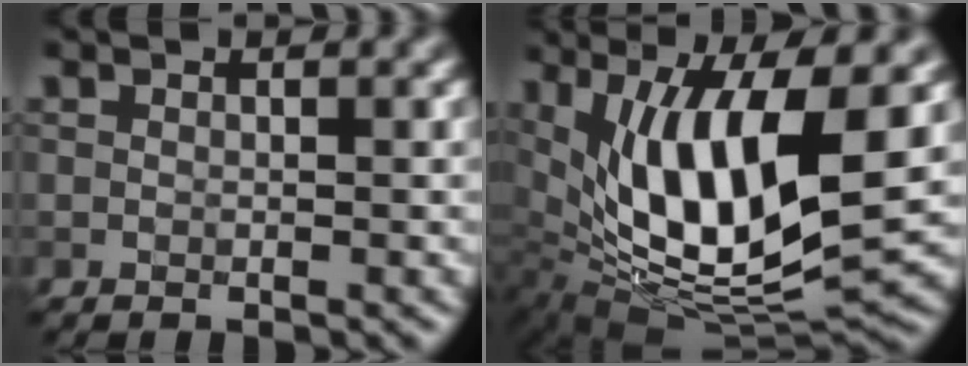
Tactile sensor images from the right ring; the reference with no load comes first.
{"total": 11.9, "force": [2.1, 4.4, 10.9], "torque": [-0.186, -0.011, 0.042]}